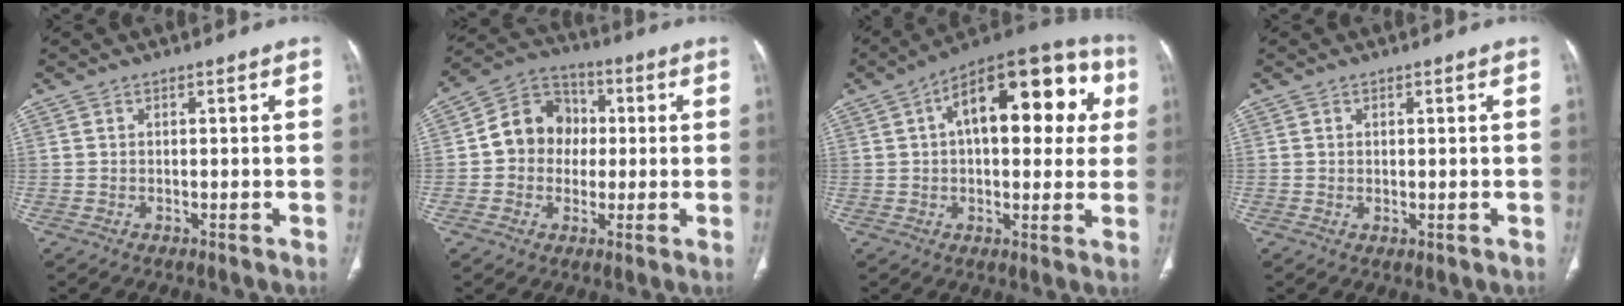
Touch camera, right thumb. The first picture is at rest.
{"total": 10.9, "force": [0.3, 9.6, 5.2], "torque": [-0.052, 0.026, -0.007]}
{"total": 22.6, "force": [5.5, 11.0, 18.9], "torque": [-0.227, 0.035, 0.070]}
{"total": 0.6, "force": [0.0, 0.4, 0.5], "torque": [-0.011, -0.004, 0.004]}